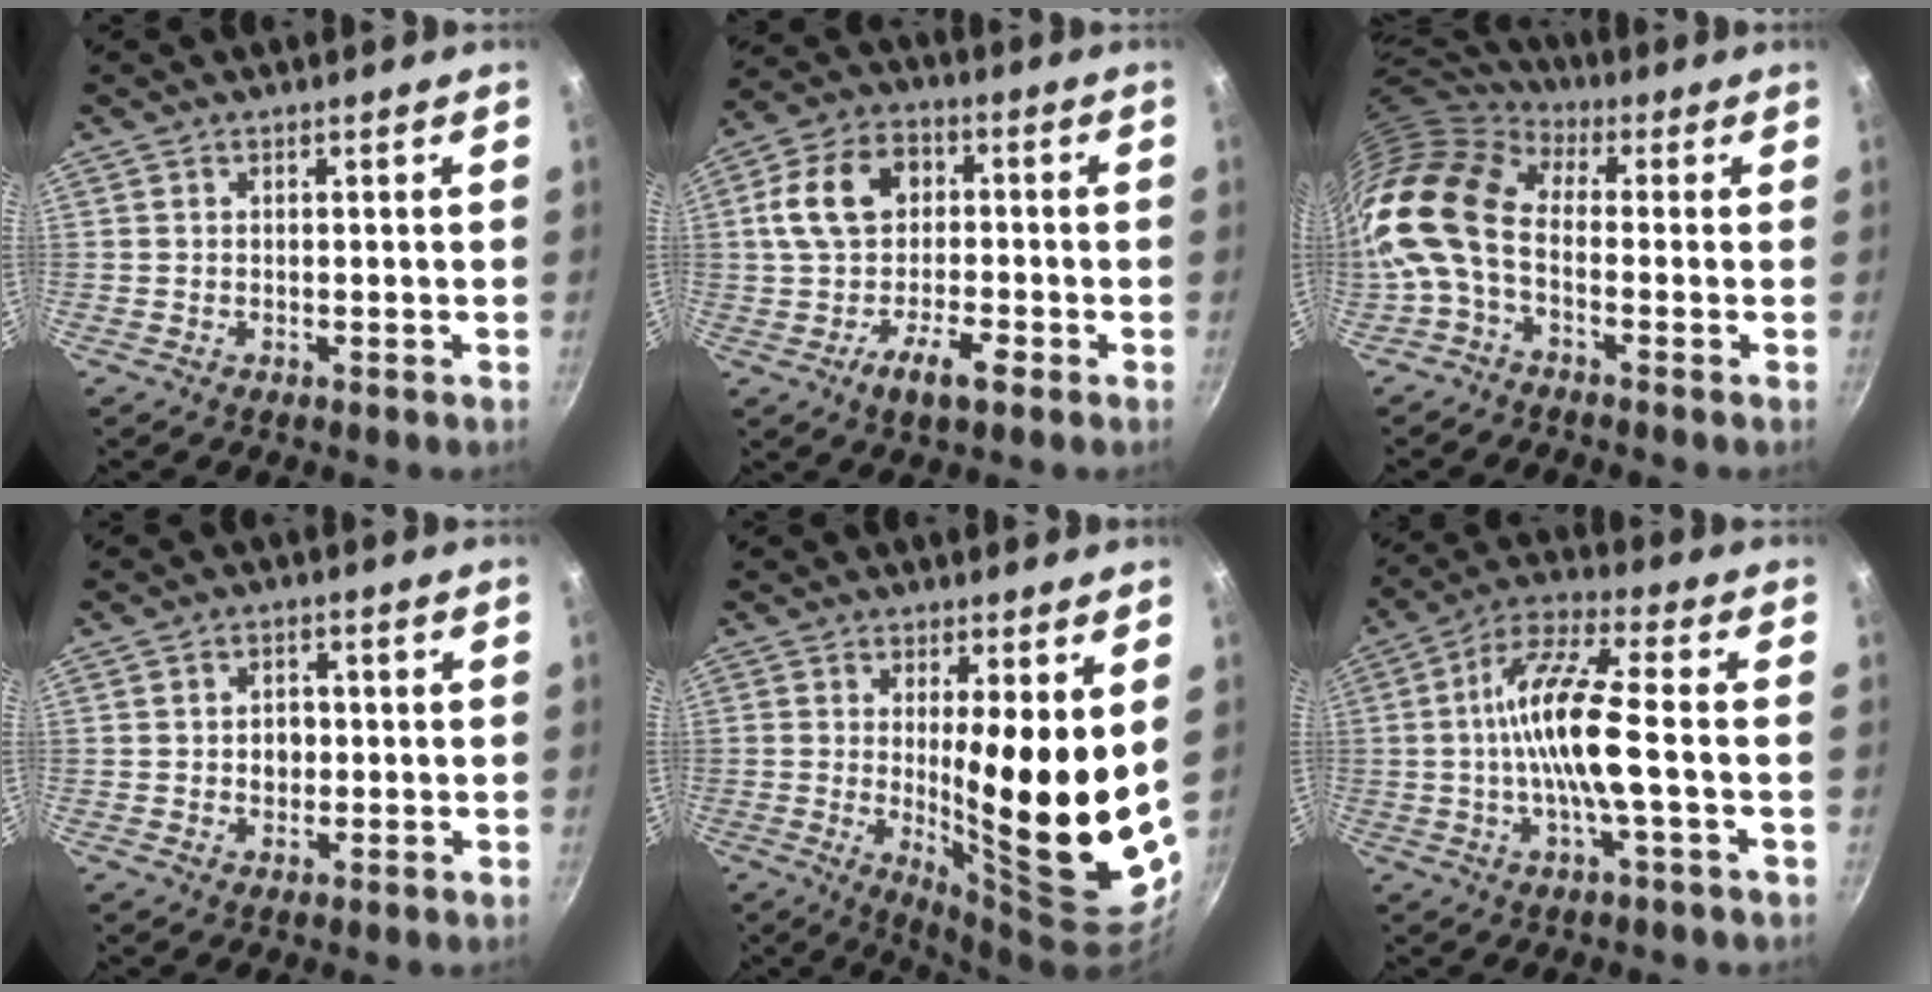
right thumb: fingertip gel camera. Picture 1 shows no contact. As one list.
[{"total": 12.5, "force": [-2.7, 8.1, 9.2], "torque": [-0.141, 0.033, -0.066]}, {"total": 13.4, "force": [-1.9, 8.1, 10.5], "torque": [-0.201, 0.028, -0.060]}, {"total": 3.3, "force": [-0.1, 2.7, 1.9], "torque": [-0.012, 0.002, -0.002]}, {"total": 16.4, "force": [2.0, 3.5, 15.9], "torque": [-0.221, -0.052, 0.038]}, {"total": 12.8, "force": [-1.2, 2.5, 12.5], "torque": [-0.241, 0.027, -0.034]}]